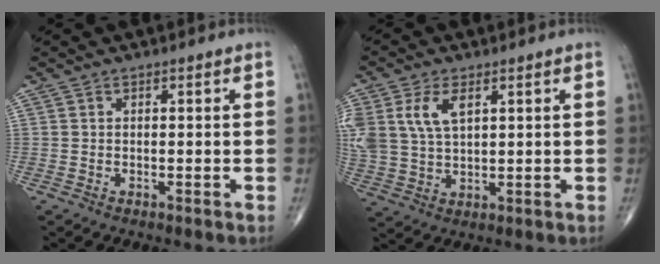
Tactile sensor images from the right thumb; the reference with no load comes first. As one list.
[{"total": 10.3, "force": [3.7, 5.9, 7.5], "torque": [-0.166, -0.002, 0.079]}]